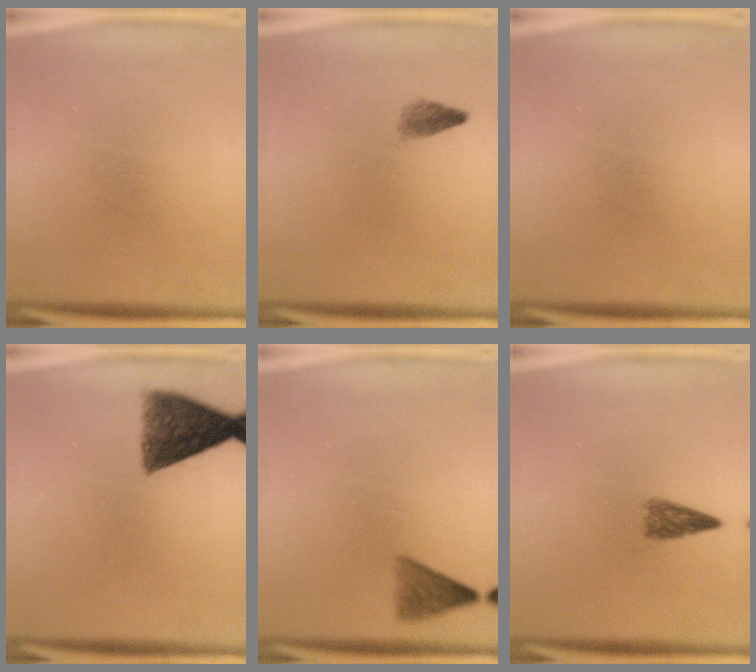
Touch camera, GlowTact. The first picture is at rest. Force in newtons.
{"total": 1.4}
{"total": 0.0}
{"total": 8.2}
{"total": 3.0}
{"total": 2.5}